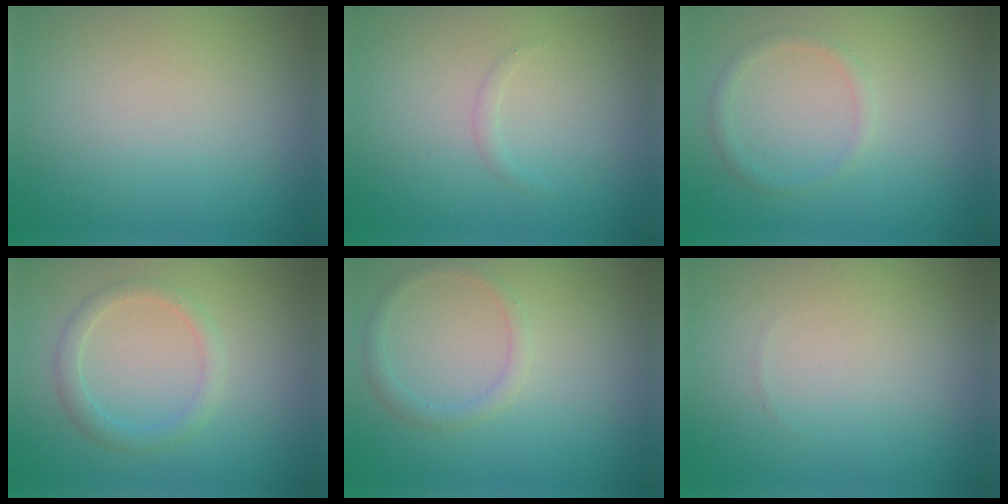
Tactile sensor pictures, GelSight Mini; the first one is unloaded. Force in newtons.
{"total": 0.5, "press": 0.5, "slide": 0.0}
{"total": 1.1, "press": 1.1, "slide": 0.0}
{"total": 1.8, "press": 1.8, "slide": 0.0}
{"total": 1.4, "press": 1.4, "slide": 0.1}
{"total": 0.0}